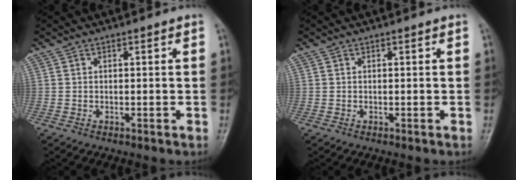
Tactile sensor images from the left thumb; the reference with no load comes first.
{"total": 0.0}